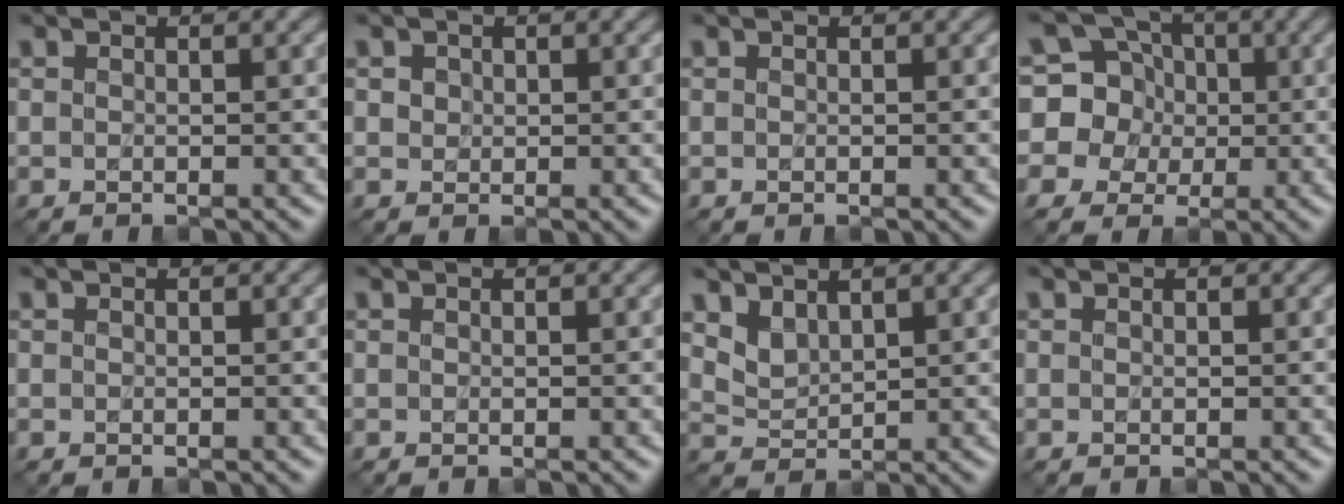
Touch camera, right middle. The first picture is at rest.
{"total": 1.0, "force": [0.3, 0.9, 0.3], "torque": [-0.001, -0.002, 0.007]}
{"total": 0.0}
{"total": 9.0, "force": [1.6, 8.4, 2.6], "torque": [-0.079, 0.044, 0.016]}
{"total": 0.0}
{"total": 0.0}
{"total": 2.2, "force": [1.7, 1.1, 0.9], "torque": [-0.022, -0.004, 0.041]}
{"total": 0.0}